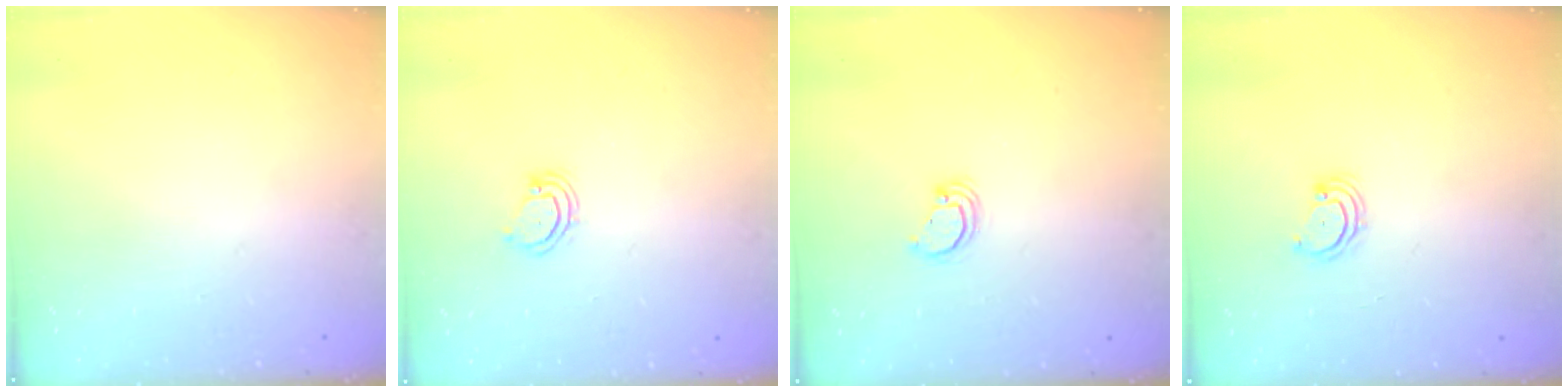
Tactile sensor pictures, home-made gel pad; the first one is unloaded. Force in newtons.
{"total": 4.6, "press": 4.6, "slide": 0.4}
{"total": 2.9, "press": 2.9, "slide": 0.1}
{"total": 3.1, "press": 3.0, "slide": 0.4}